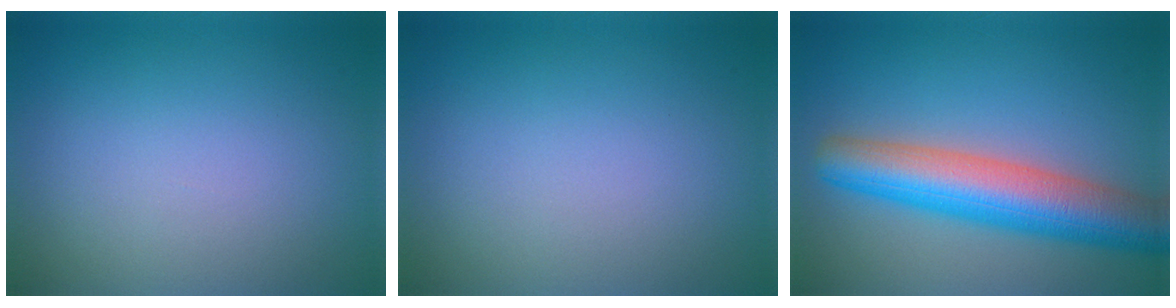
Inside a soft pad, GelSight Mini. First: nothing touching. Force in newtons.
{"total": 0.0}
{"total": 8.5, "press": 8.5, "slide": 0.2}